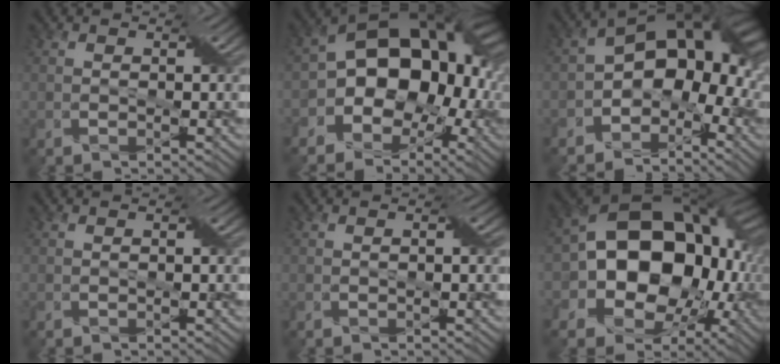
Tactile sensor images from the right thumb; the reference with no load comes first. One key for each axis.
{"total": 16.8, "fx": -1.8, "fy": 12.9, "fz": 10.6, "tx": -0.125, "ty": -0.005, "tz": -0.051}
{"total": 13.8, "fx": -2.4, "fy": 9.3, "fz": 9.9, "tx": -0.121, "ty": 0.006, "tz": -0.048}
{"total": 0.5, "fx": 0.1, "fy": 0.2, "fz": 0.5, "tx": -0.007, "ty": 0.002, "tz": 0.002}
{"total": 1.2, "fx": 0.1, "fy": 0.2, "fz": 1.2, "tx": -0.017, "ty": 0.003, "tz": 0.002}
{"total": 18.3, "fx": -0.9, "fy": 13.8, "fz": 12.0, "tx": -0.189, "ty": -0.034, "tz": -0.001}